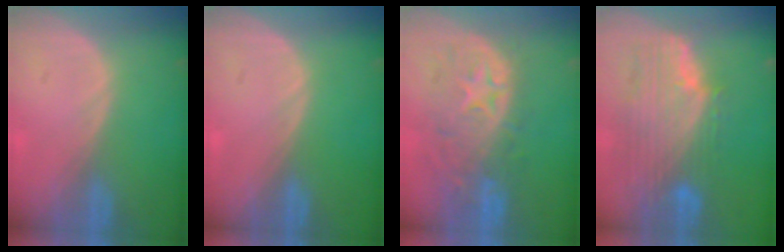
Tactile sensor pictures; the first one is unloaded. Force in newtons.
{"total": 0.0}
{"total": 11.2, "press": 9.8, "slide": 5.3}
{"total": 11.5, "press": 9.8, "slide": 6.0}